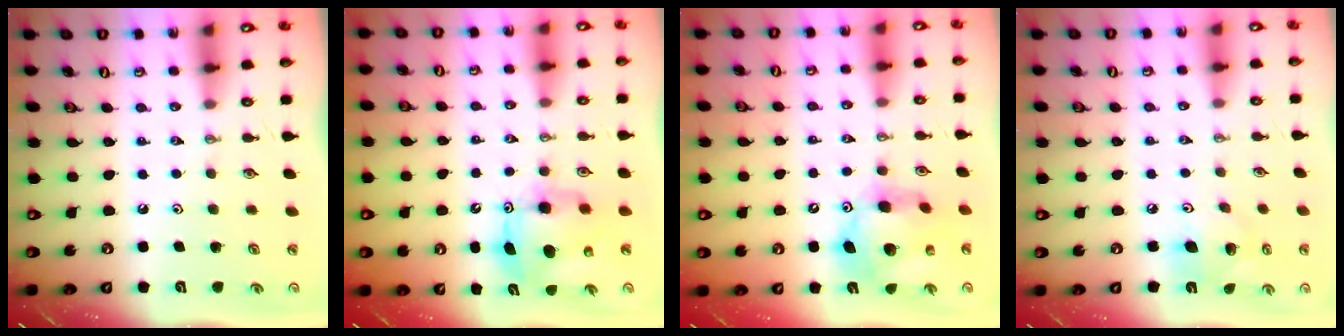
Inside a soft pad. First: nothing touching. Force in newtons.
{"total": 9.1, "press": 9.1, "slide": 0.7}
{"total": 14.5, "press": 14.4, "slide": 1.3}
{"total": 11.3, "press": 11.2, "slide": 1.4}